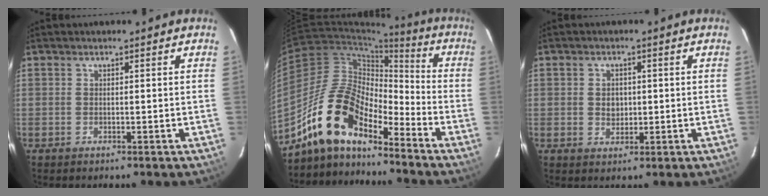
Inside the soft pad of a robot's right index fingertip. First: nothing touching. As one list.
[{"total": 15.3, "force": [-12.1, 5.1, 7.7], "torque": [-0.137, 0.009, -0.242]}, {"total": 3.2, "force": [0.1, 2.7, 1.7], "torque": [-0.028, 0.005, 0.003]}]